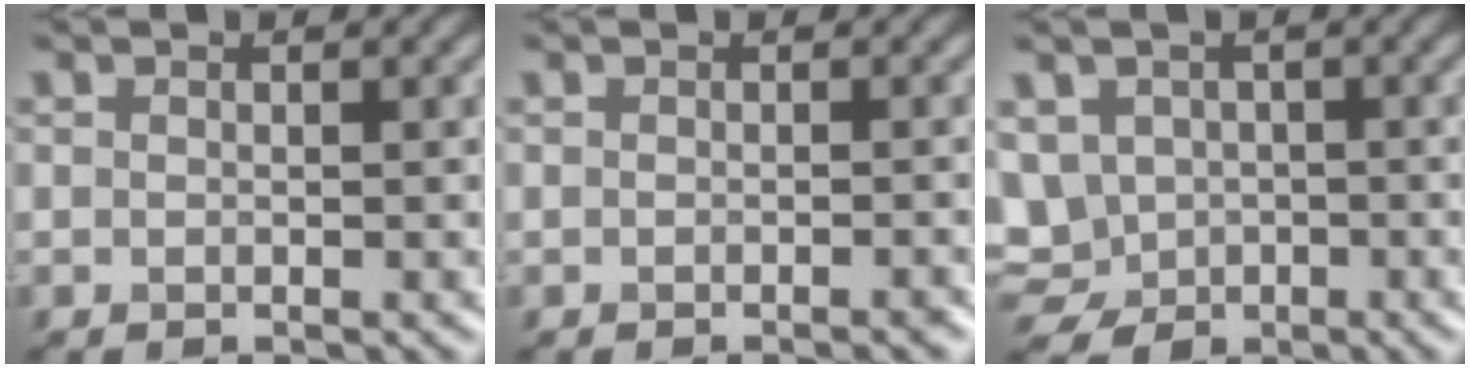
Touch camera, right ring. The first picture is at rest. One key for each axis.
{"total": 0.8, "fx": -0.5, "fy": 0.1, "fz": 0.5, "tx": -0.005, "ty": -0.001, "tz": -0.009}
{"total": 6.7, "fx": -0.9, "fy": 5.9, "fz": 2.9, "tx": -0.071, "ty": -0.010, "tz": -0.029}